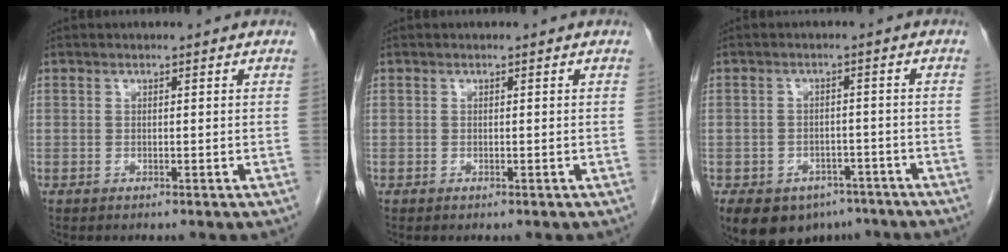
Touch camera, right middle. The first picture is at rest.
{"total": 0.0}
{"total": 14.0, "force": [-8.8, 9.4, 5.4], "torque": [-0.126, -0.004, -0.110]}